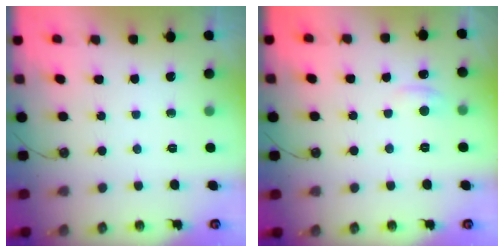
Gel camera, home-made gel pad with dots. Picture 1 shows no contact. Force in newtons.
{"total": 1.9, "press": 1.8, "slide": 0.6}